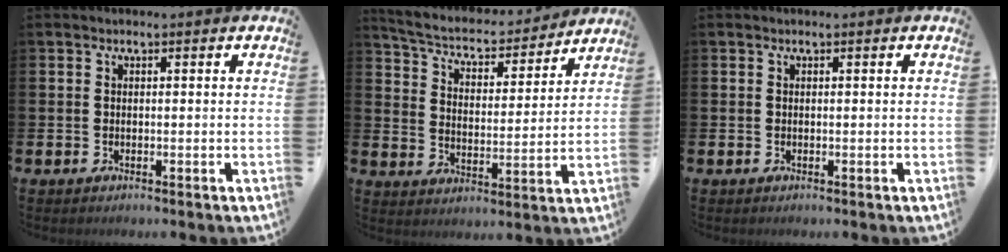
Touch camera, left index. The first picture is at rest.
{"total": 5.6, "force": [5.2, 1.6, 1.5], "torque": [-0.063, -0.040, 0.083]}
{"total": 0.0}